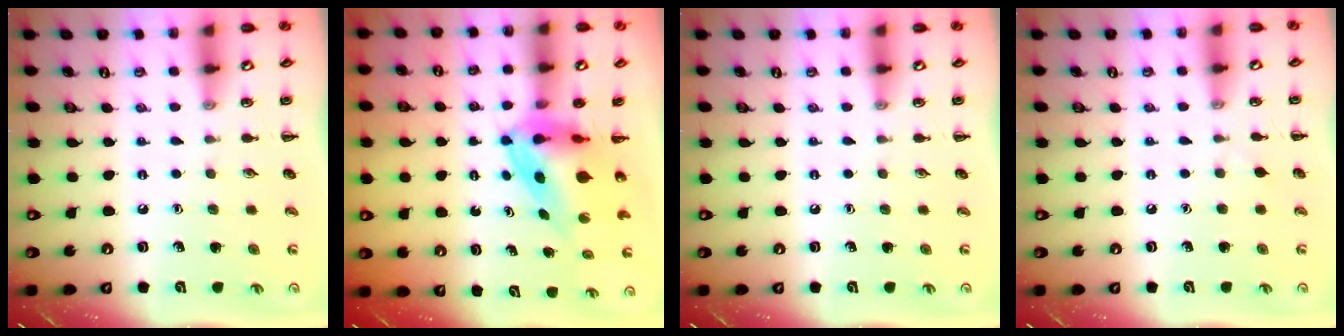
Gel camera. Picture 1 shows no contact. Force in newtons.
{"total": 7.3, "press": 7.2, "slide": 1.1}
{"total": 0.0}
{"total": 2.6, "press": 2.3, "slide": 1.1}